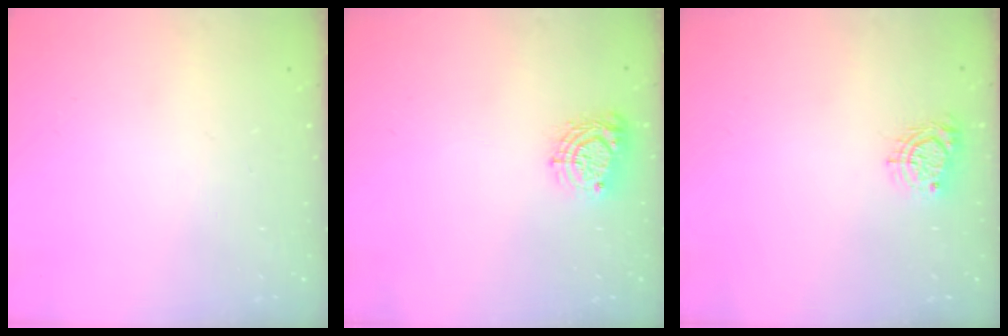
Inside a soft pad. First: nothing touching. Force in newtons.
{"total": 8.9, "press": 8.8, "slide": 0.7}
{"total": 6.8, "press": 6.8, "slide": 0.5}